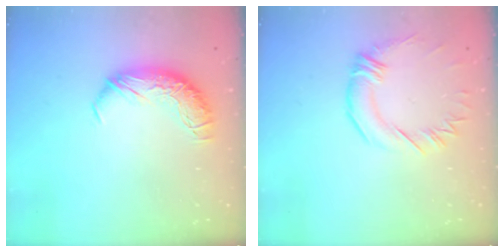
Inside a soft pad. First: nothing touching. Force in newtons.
{"total": 0.9, "press": 0.1, "slide": 0.9}